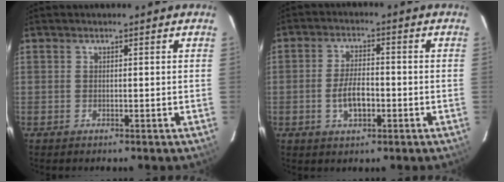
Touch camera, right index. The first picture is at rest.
{"total": 5.9, "force": [-1.8, 2.7, 4.9], "torque": [-0.100, 0.003, -0.029]}